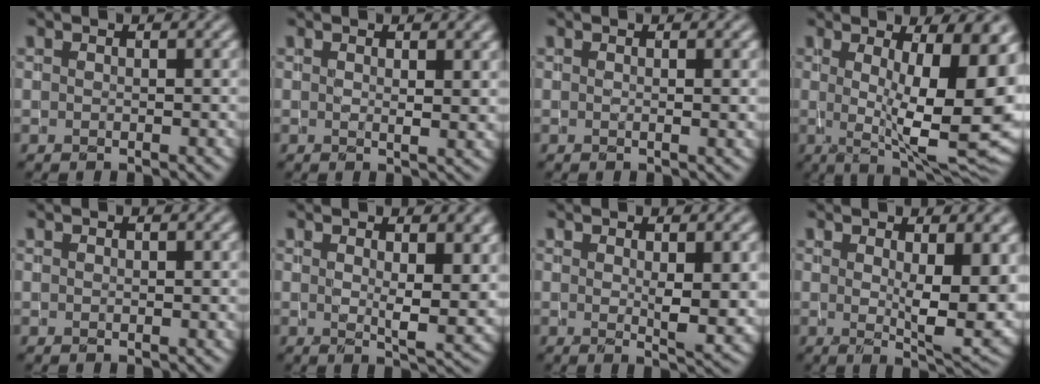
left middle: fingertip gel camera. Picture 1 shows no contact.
{"total": 1.8, "force": [0.8, 0.5, 1.5], "torque": [-0.015, -0.002, 0.015]}
{"total": 1.2, "force": [0.2, 0.4, 1.2], "torque": [-0.009, 0.002, 0.001]}
{"total": 13.9, "force": [0.9, 4.2, 13.2], "torque": [-0.159, -0.003, 0.018]}
{"total": 0.0}
{"total": 5.0, "force": [1.7, 1.6, 4.4], "torque": [-0.064, -0.014, 0.033]}
{"total": 4.1, "force": [0.6, 0.9, 4.0], "torque": [-0.065, -0.008, 0.014]}
{"total": 7.9, "force": [0.9, 2.2, 7.5], "torque": [-0.112, -0.015, 0.021]}